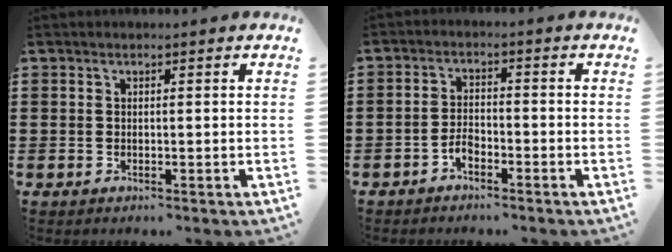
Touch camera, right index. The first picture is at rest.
{"total": 2.6, "force": [-2.0, 1.1, 1.3], "torque": [-0.035, 0.001, -0.042]}